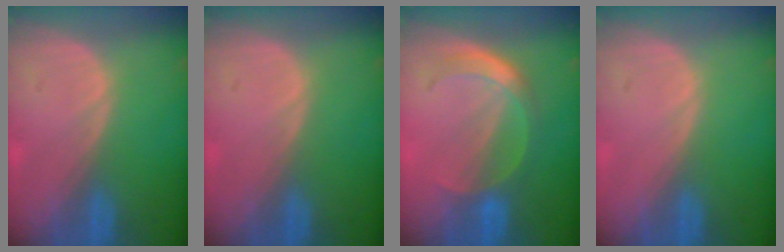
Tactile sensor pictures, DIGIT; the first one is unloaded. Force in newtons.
{"total": 0.0}
{"total": 5.8, "press": 5.0, "slide": 2.8}
{"total": 0.0}